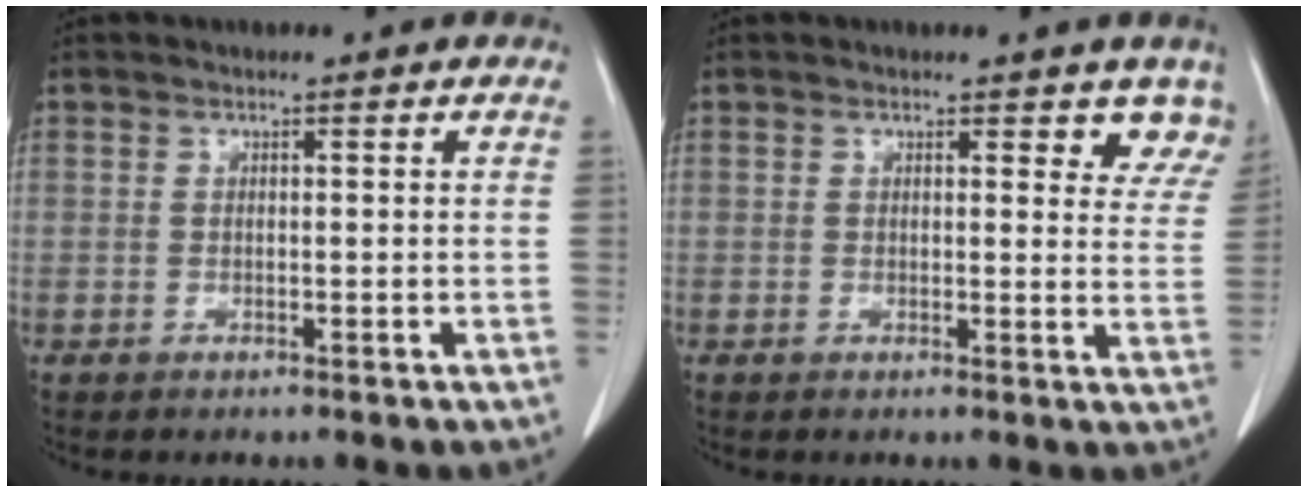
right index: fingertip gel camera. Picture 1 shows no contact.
{"total": 4.8, "force": [4.2, 2.0, 1.2], "torque": [0.010, -0.016, 0.029]}